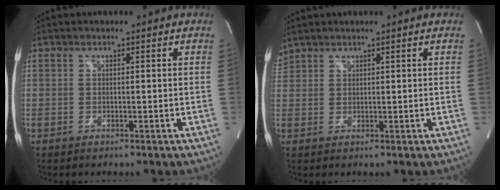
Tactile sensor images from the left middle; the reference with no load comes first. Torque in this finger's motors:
{"motor_torque": [0.30, -0.69, 0.08, 0.00]}